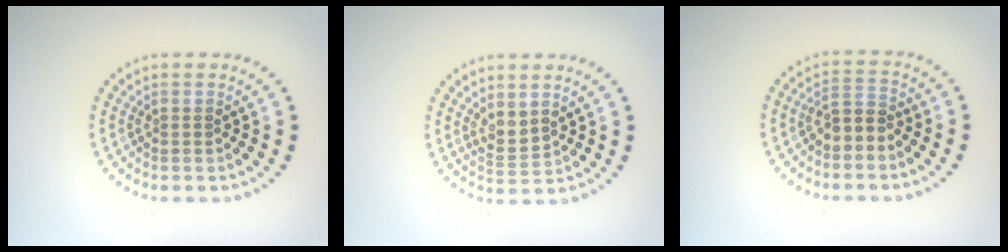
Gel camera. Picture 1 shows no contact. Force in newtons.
{"total": 2.2, "press": 1.6, "slide": 1.5}
{"total": 2.5, "press": 2.2, "slide": 1.1}